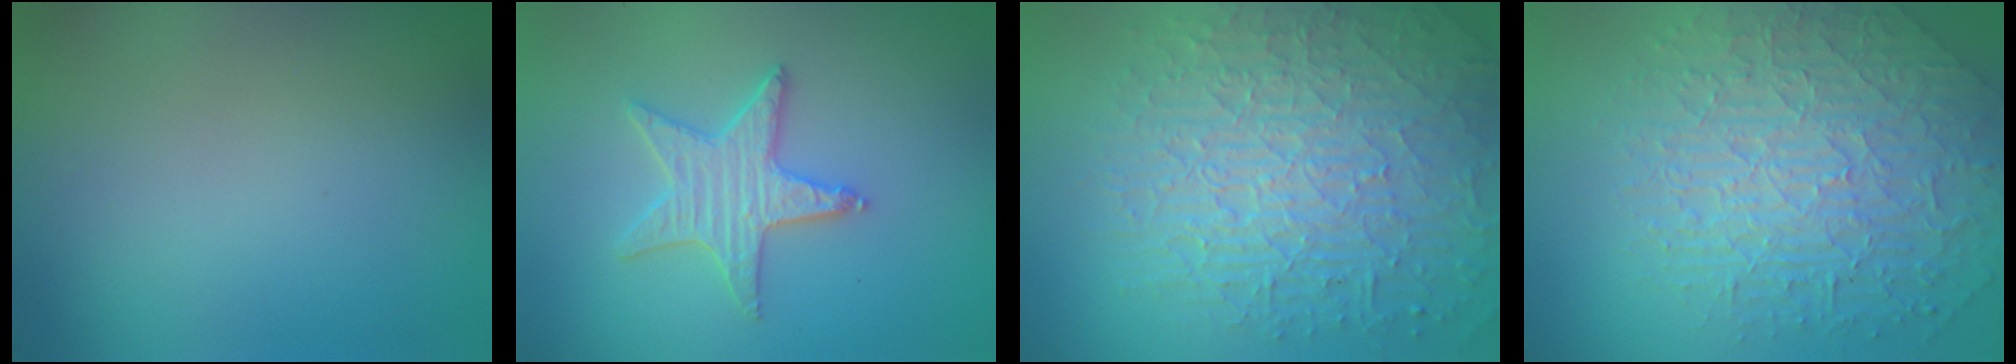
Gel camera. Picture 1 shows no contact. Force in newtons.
{"total": 3.4, "press": 3.2, "slide": 1.0}
{"total": 9.9, "press": 6.5, "slide": 7.5}
{"total": 6.7, "press": 5.5, "slide": 3.7}